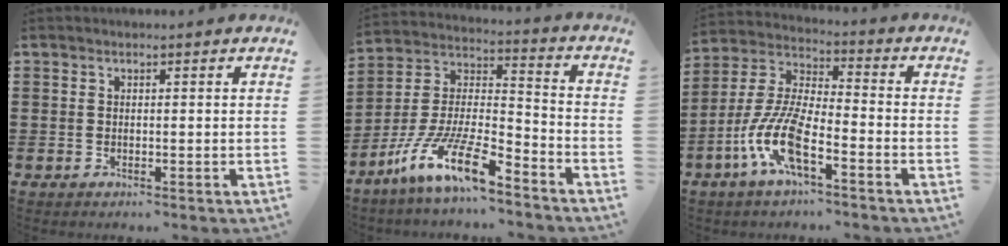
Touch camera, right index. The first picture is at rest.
{"total": 12.8, "force": [-9.7, 2.3, 8.1], "torque": [-0.186, 0.001, -0.193]}
{"total": 10.1, "force": [-5.0, 2.7, 8.4], "torque": [-0.209, -0.015, -0.100]}